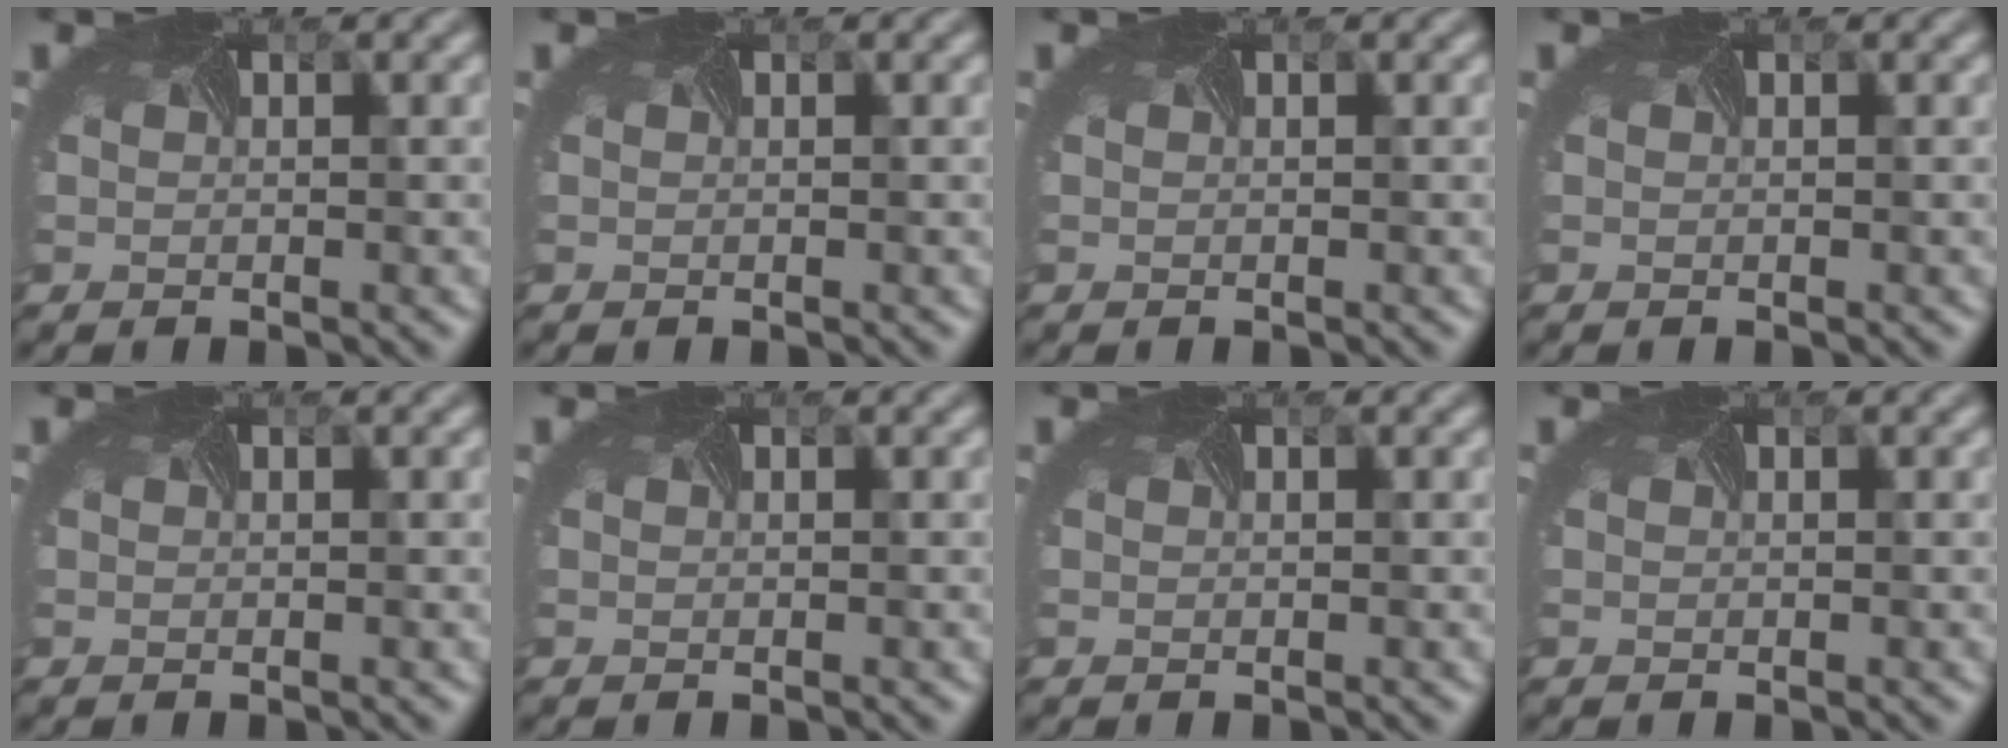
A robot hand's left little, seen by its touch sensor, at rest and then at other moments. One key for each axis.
{"total": 0.0}
{"total": 0.0}
{"total": 0.0}
{"total": 0.0}
{"total": 0.0}
{"total": 0.0}
{"total": 0.0}